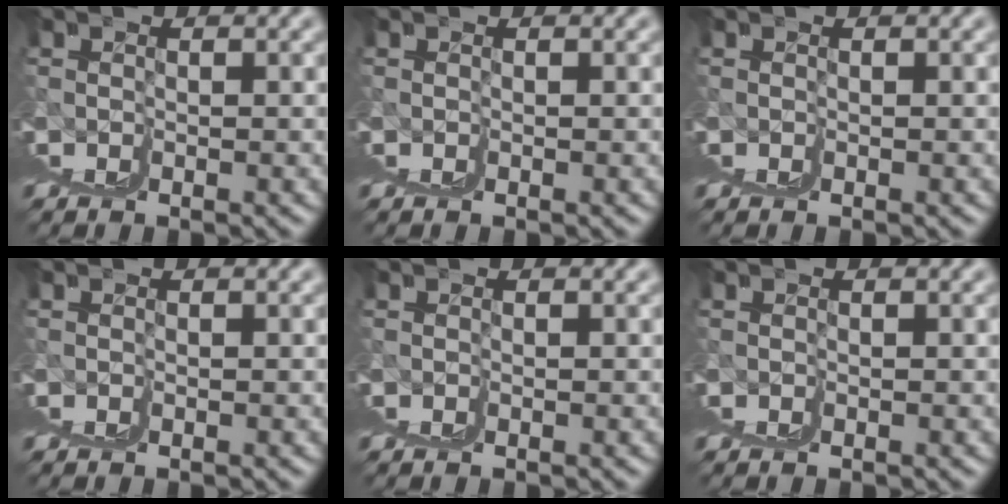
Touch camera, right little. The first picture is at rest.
{"total": 0.0}
{"total": 0.0}
{"total": 0.0}
{"total": 0.0}
{"total": 0.0}